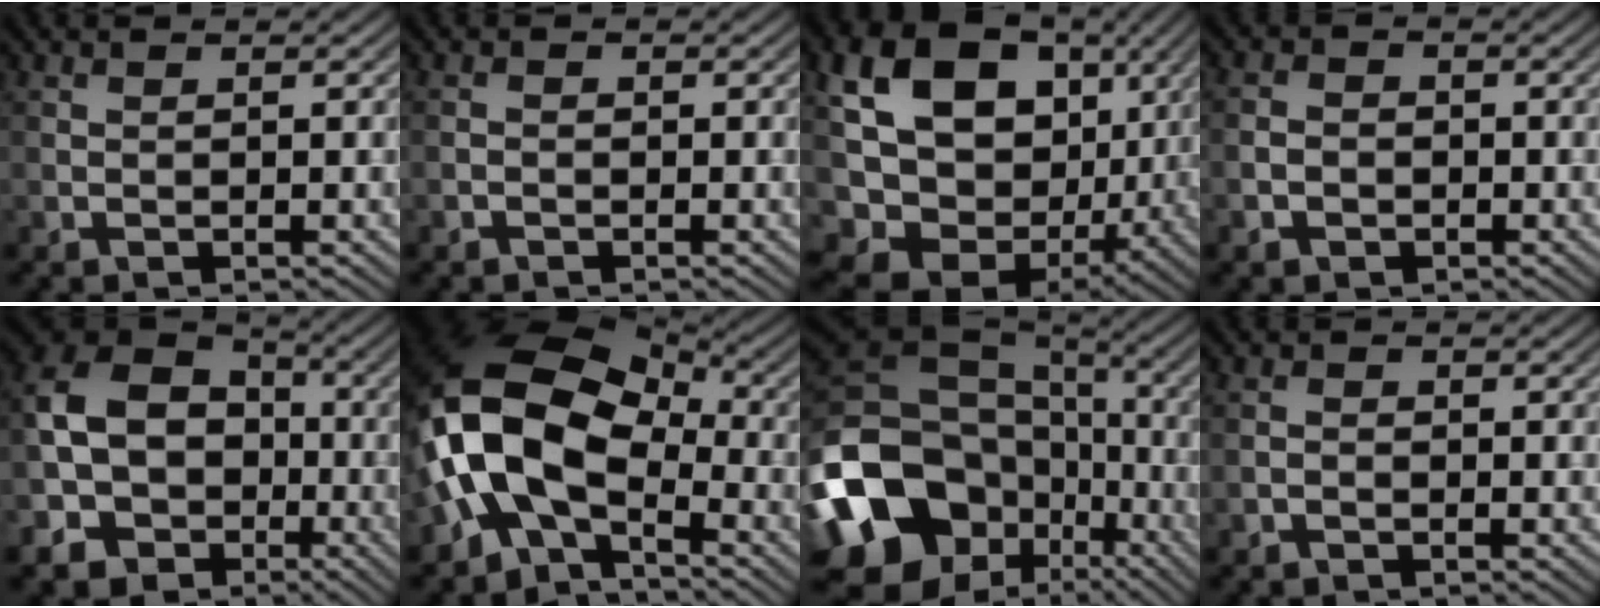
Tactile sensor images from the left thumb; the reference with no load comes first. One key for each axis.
{"total": 0.6, "fx": -0.5, "fy": 0.2, "fz": 0.3, "tx": -0.002, "ty": 0.002, "tz": -0.010}
{"total": 16.6, "fx": 2.3, "fy": 13.3, "fz": 9.7, "tx": -0.196, "ty": -0.036, "tz": 0.075}
{"total": 2.2, "fx": -1.1, "fy": 1.6, "fz": 1.0, "tx": -0.016, "ty": 0.001, "tz": -0.026}
{"total": 12.8, "fx": -3.7, "fy": 10.2, "fz": 6.8, "tx": -0.165, "ty": -0.024, "tz": -0.072}
{"total": 14.3, "fx": -3.5, "fy": 8.6, "fz": 11.0, "tx": -0.219, "ty": 0.008, "tz": -0.081}
{"total": 20.6, "fx": -6.8, "fy": 15.8, "fz": 11.3, "tx": -0.289, "ty": -0.018, "tz": -0.130}
{"total": 0.8, "fx": -0.7, "fy": 0.3, "fz": 0.4, "tx": -0.006, "ty": 0.003, "tz": -0.015}